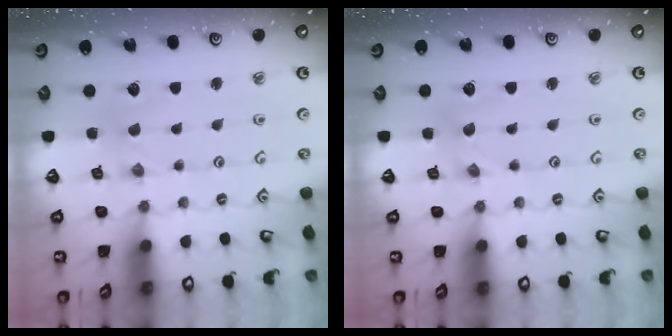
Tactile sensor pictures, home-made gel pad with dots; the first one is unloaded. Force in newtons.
{"total": 0.0}